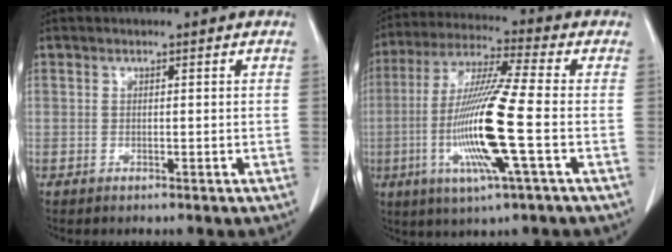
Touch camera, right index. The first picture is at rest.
{"total": 15.1, "force": [-3.3, -0.3, 14.8], "torque": [-0.305, -0.014, -0.071]}